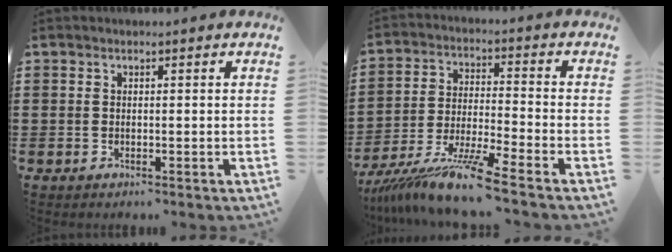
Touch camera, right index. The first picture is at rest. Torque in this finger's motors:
{"motor_torque": [0.50, 0.24, 0.74, 0.21]}